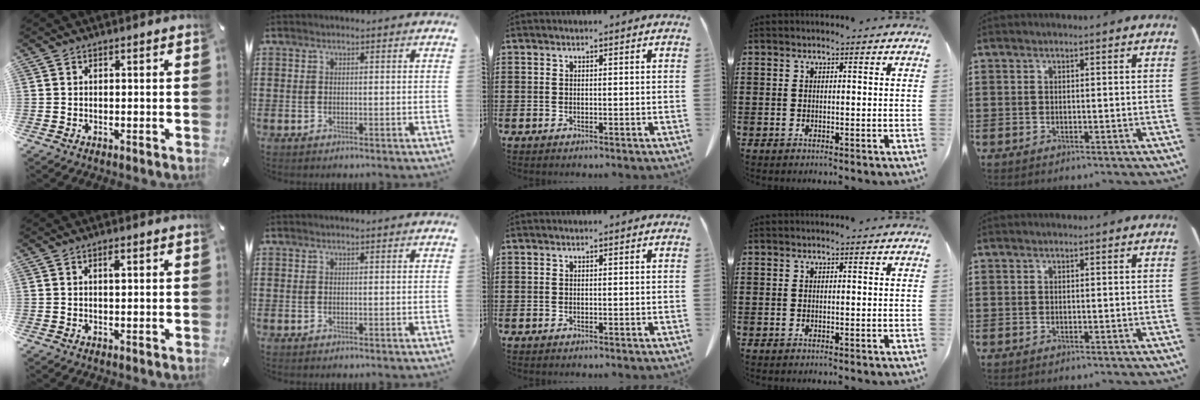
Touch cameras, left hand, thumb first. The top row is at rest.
{"thumb": {"total": 1.6, "force": [0.5, 0.6, 1.4], "torque": [-0.022, 0.000, 0.006]}}